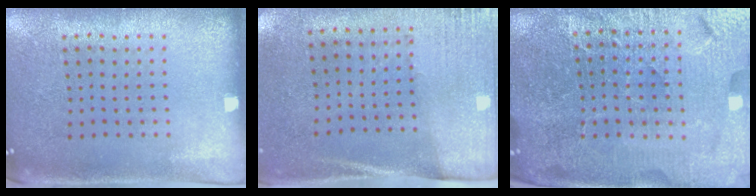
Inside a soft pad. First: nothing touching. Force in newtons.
{"total": 2.7, "press": 2.4, "slide": 1.2}
{"total": 5.9, "press": 5.2, "slide": 2.6}